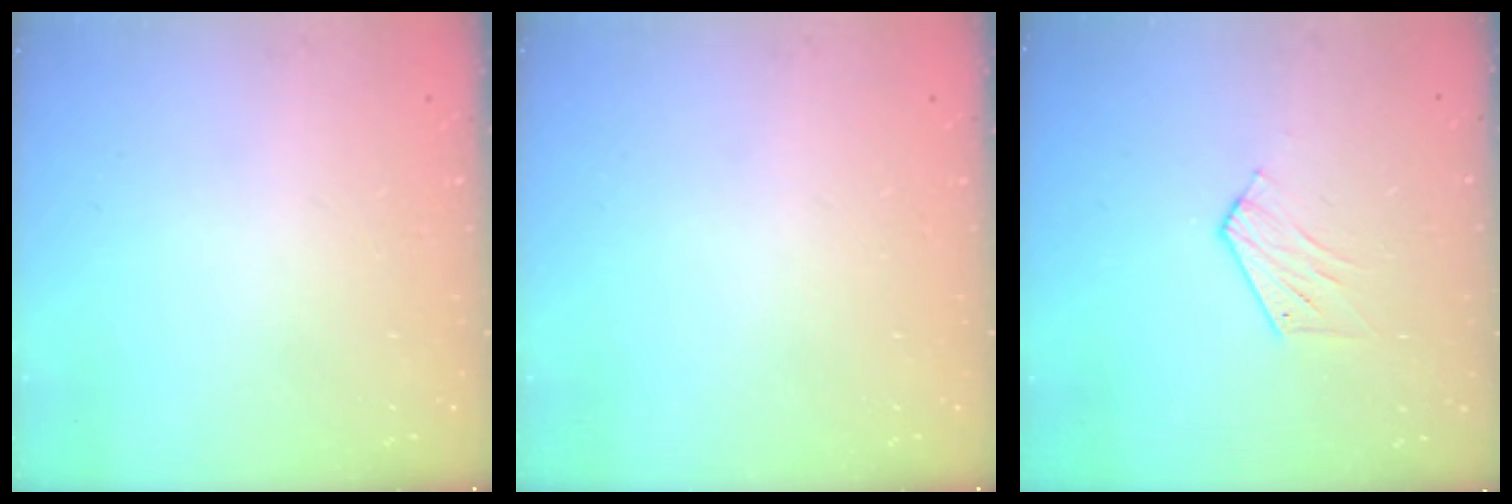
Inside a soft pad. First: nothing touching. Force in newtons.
{"total": 0.0}
{"total": 5.4, "press": 5.4, "slide": 0.5}